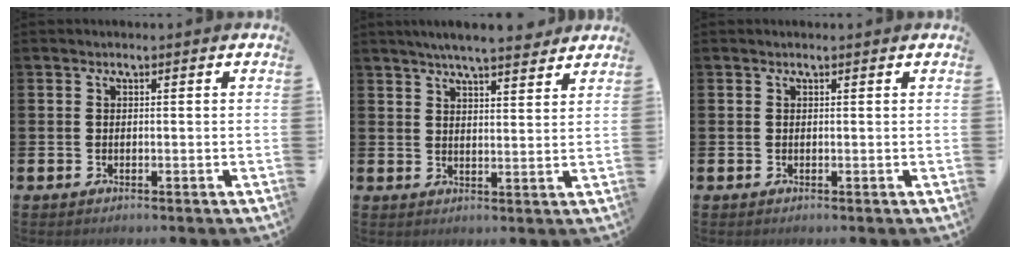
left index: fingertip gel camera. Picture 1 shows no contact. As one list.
[{"total": 5.5, "force": [5.3, 0.3, 1.6], "torque": [-0.034, -0.026, 0.093]}, {"total": 0.0}]